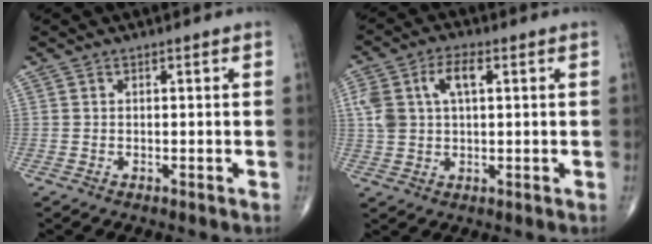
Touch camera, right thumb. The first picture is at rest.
{"total": 8.4, "force": [2.3, 4.6, 6.7], "torque": [-0.138, 0.017, 0.045]}